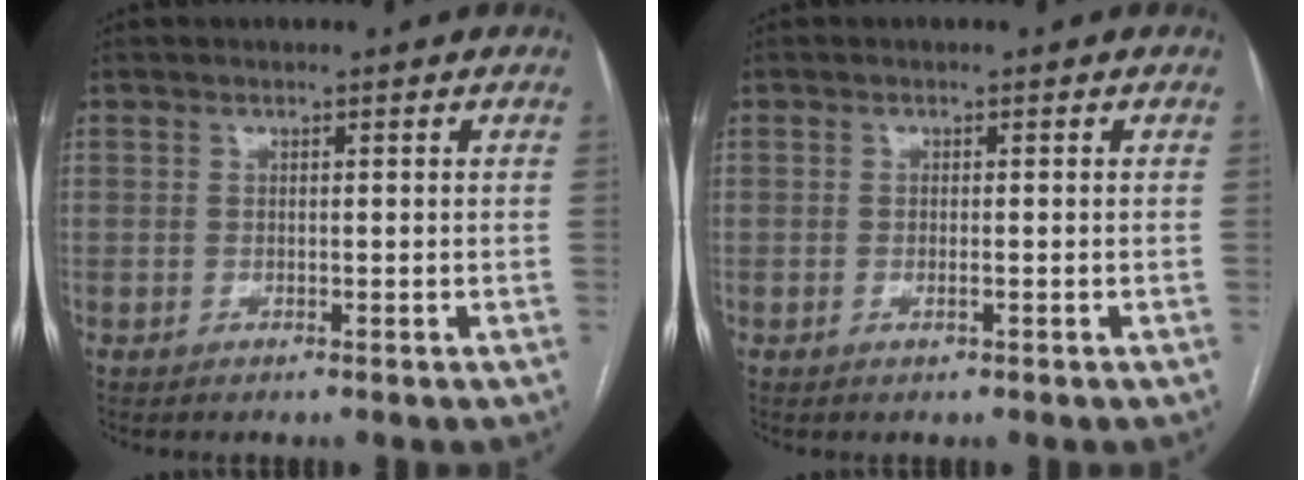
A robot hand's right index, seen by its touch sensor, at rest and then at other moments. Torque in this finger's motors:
{"motor_torque": [-0.11, 0.03, -0.02, 0.00]}